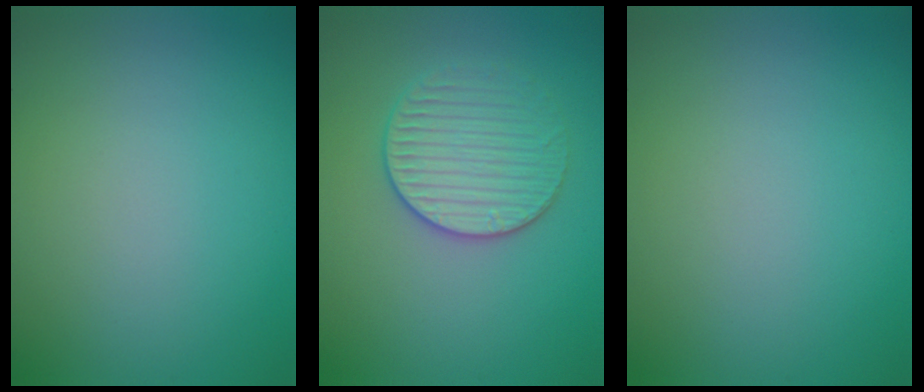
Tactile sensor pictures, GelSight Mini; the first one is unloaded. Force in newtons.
{"total": 3.2, "press": 3.1, "slide": 0.5}
{"total": 0.0}